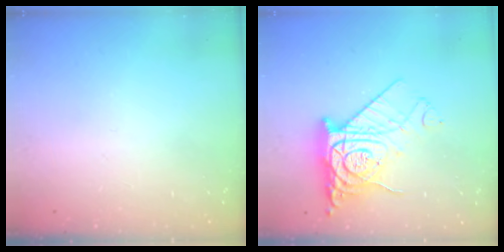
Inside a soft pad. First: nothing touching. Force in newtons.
{"total": 14.8, "press": 14.7, "slide": 1.6}